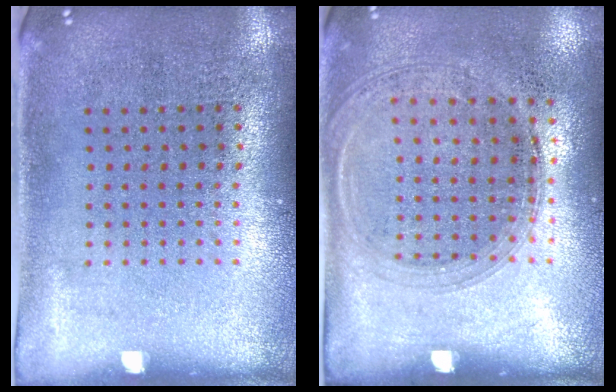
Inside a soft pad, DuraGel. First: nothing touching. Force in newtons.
{"total": 1.3, "press": 1.2, "slide": 0.5}